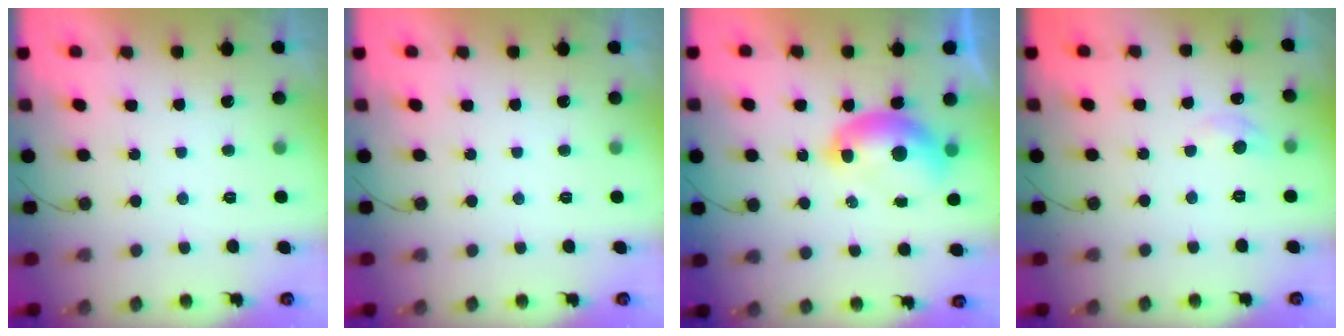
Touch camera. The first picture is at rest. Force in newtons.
{"total": 0.0}
{"total": 9.2, "press": 9.2, "slide": 1.0}
{"total": 5.6, "press": 5.5, "slide": 0.8}